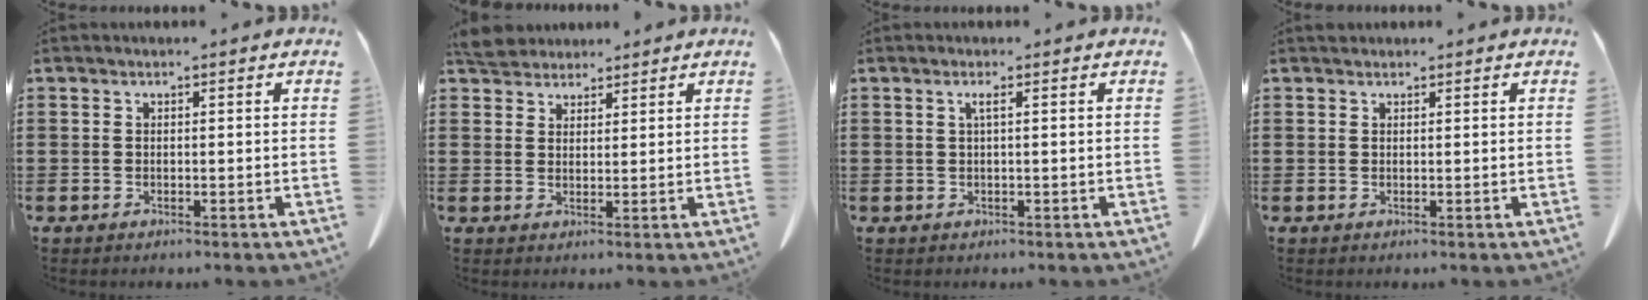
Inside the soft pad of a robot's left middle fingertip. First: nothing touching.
{"total": 4.3, "force": [4.0, 1.3, 0.7], "torque": [-0.028, -0.004, 0.079]}
{"total": 1.3, "force": [0.3, -0.1, 1.3], "torque": [-0.025, -0.002, 0.006]}
{"total": 0.7, "force": [0.7, 0.3, 0.1], "torque": [-0.003, -0.001, 0.014]}